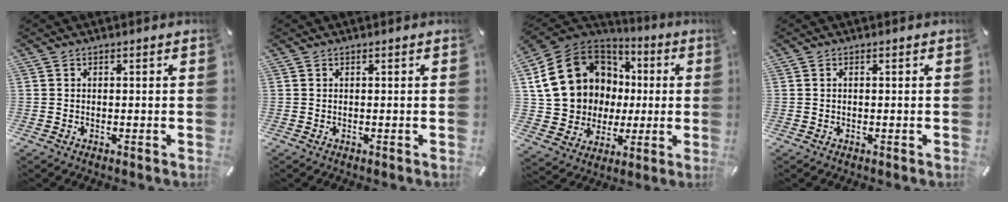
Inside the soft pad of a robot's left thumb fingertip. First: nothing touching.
{"total": 0.0}
{"total": 18.1, "force": [4.1, 16.1, 7.0], "torque": [-0.146, -0.026, 0.106]}
{"total": 0.5, "force": [0.0, 0.2, 0.5], "torque": [-0.010, 0.001, -0.001]}